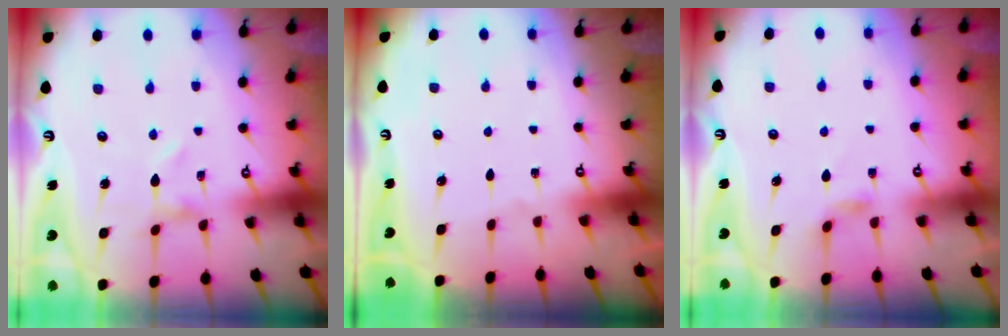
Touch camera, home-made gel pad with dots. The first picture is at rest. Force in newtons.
{"total": 0.0}
{"total": 3.4, "press": 3.3, "slide": 0.6}